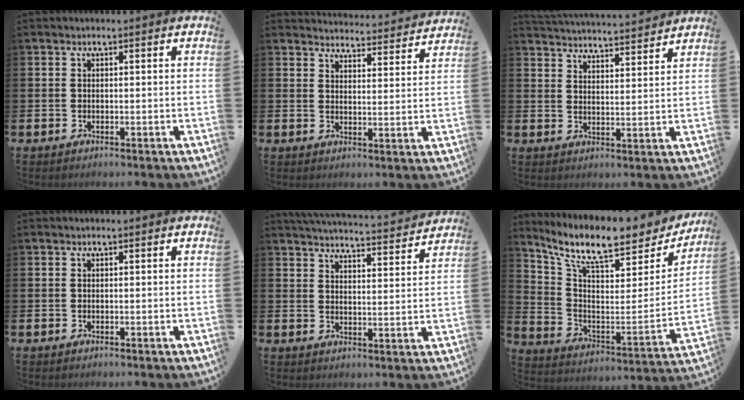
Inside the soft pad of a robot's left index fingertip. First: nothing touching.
{"total": 4.2, "force": [4.1, 0.2, 0.1], "torque": [-0.010, -0.036, 0.071]}
{"total": 4.7, "force": [4.7, -0.1, 0.1], "torque": [-0.013, -0.043, 0.081]}
{"total": 0.0}
{"total": 5.0, "force": [4.9, -0.2, 0.6], "torque": [-0.022, -0.041, 0.084]}
{"total": 11.2, "force": [9.1, 3.0, 5.8], "torque": [-0.130, -0.069, 0.149]}